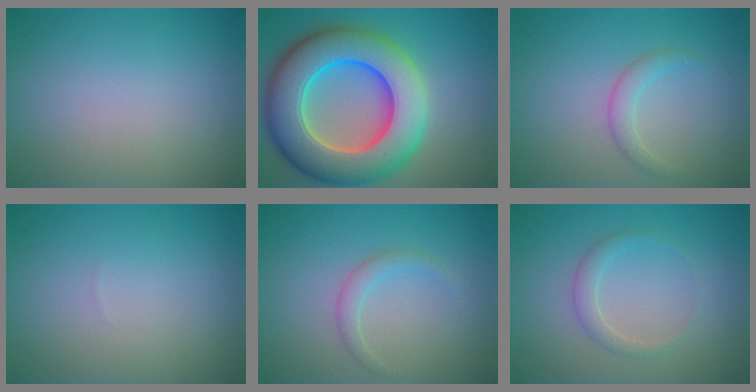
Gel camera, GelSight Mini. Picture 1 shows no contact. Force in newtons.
{"total": 13.2, "press": 13.0, "slide": 2.1}
{"total": 1.5, "press": 1.5, "slide": 0.1}
{"total": 0.0}
{"total": 1.4, "press": 1.4, "slide": 0.0}
{"total": 1.6, "press": 1.6, "slide": 0.1}